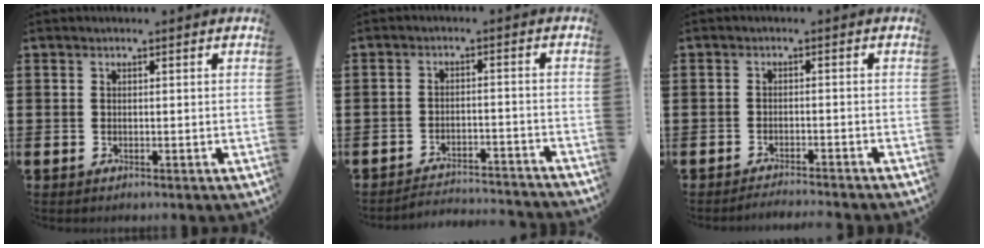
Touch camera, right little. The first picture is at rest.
{"total": 2.9, "force": [-2.9, -0.1, 0.0], "torque": [-0.006, 0.004, -0.064]}
{"total": 1.6, "force": [-1.6, -0.2, 0.1], "torque": [-0.003, 0.004, -0.031]}